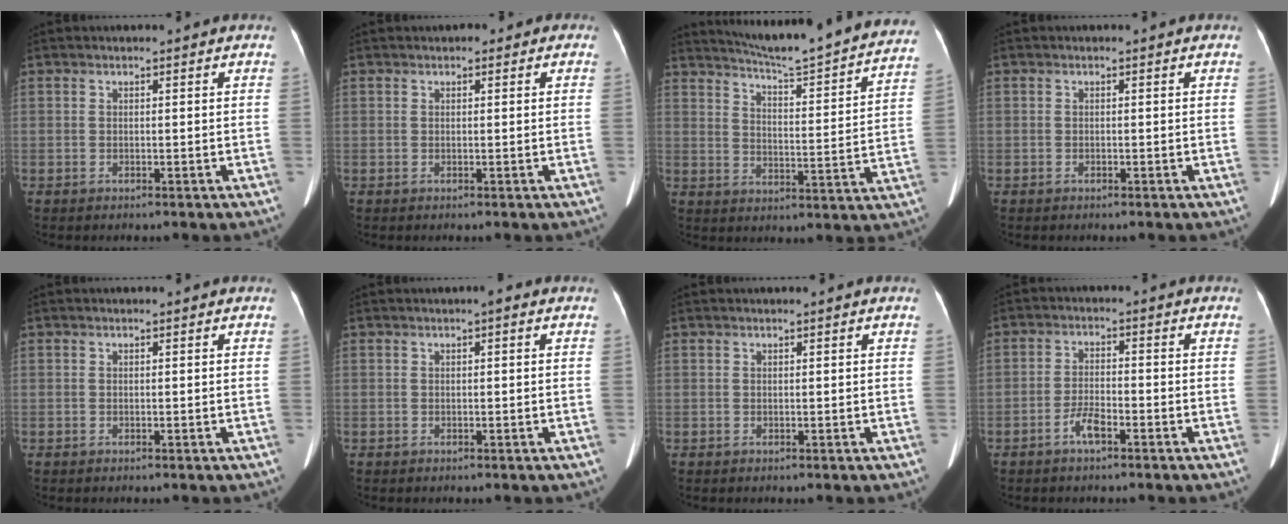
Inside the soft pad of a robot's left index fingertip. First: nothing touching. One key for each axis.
{"total": 0.7, "fx": 0.2, "fy": 0.6, "fz": 0.3, "tx": -0.002, "ty": 0.006, "tz": 0.000}
{"total": 24.5, "fx": 22.5, "fy": 0.7, "fz": 9.6, "tx": -0.144, "ty": -0.064, "tz": 0.283}
{"total": 0.0}
{"total": 0.0}
{"total": 0.8, "fx": 0.3, "fy": 0.3, "fz": 0.6, "tx": -0.005, "ty": 0.007, "tz": -0.001}
{"total": 0.0}
{"total": 3.4, "fx": -2.2, "fy": 0.8, "fz": 2.5, "tx": -0.050, "ty": 0.003, "tz": -0.043}